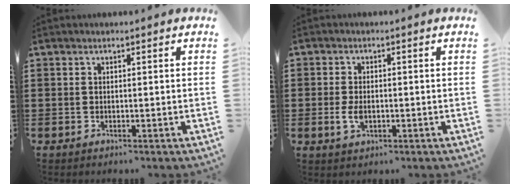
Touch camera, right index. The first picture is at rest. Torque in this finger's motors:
{"motor_torque": [2.14, 0.00, 0.79, -0.21]}